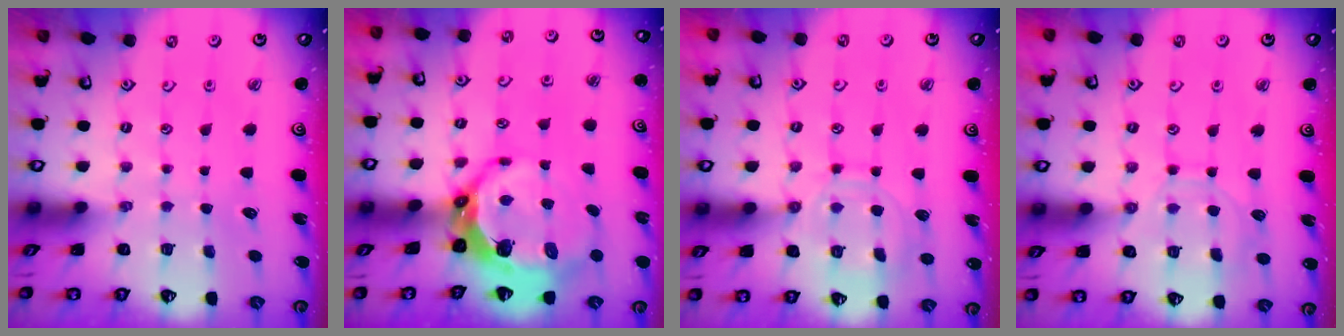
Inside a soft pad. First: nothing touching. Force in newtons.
{"total": 11.1, "press": 10.2, "slide": 4.4}
{"total": 12.3, "press": 12.2, "slide": 0.8}
{"total": 8.4, "press": 8.3, "slide": 0.8}